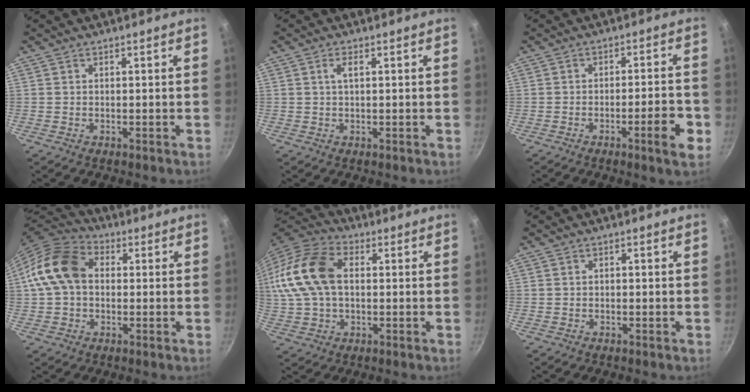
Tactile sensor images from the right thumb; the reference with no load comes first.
{"total": 1.8, "force": [0.5, 0.6, 1.6], "torque": [-0.031, 0.003, 0.012]}
{"total": 7.2, "force": [-2.8, 1.2, 6.5], "torque": [-0.083, 0.018, -0.040]}
{"total": 12.8, "force": [0.9, 9.5, 8.5], "torque": [-0.133, 0.028, 0.000]}
{"total": 19.9, "force": [2.5, 13.2, 14.7], "torque": [-0.312, 0.036, 0.036]}
{"total": 0.7, "force": [-0.2, 0.5, 0.5], "torque": [-0.009, 0.006, -0.002]}